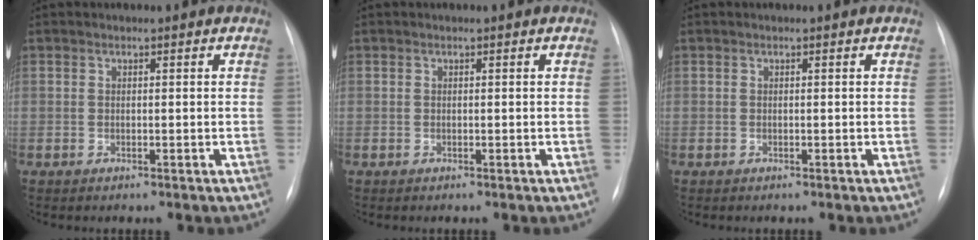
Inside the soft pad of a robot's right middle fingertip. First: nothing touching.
{"total": 0.0}
{"total": 0.0}